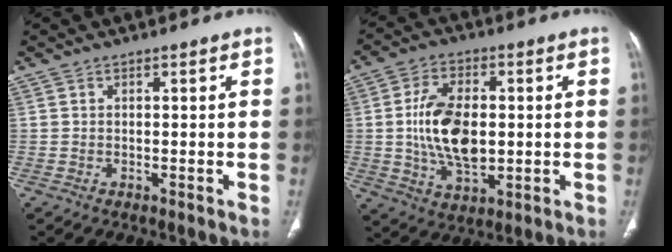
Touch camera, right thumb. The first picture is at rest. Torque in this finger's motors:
{"motor_torque": [1.65, 1.93, 1.51, -0.47, 0.21]}